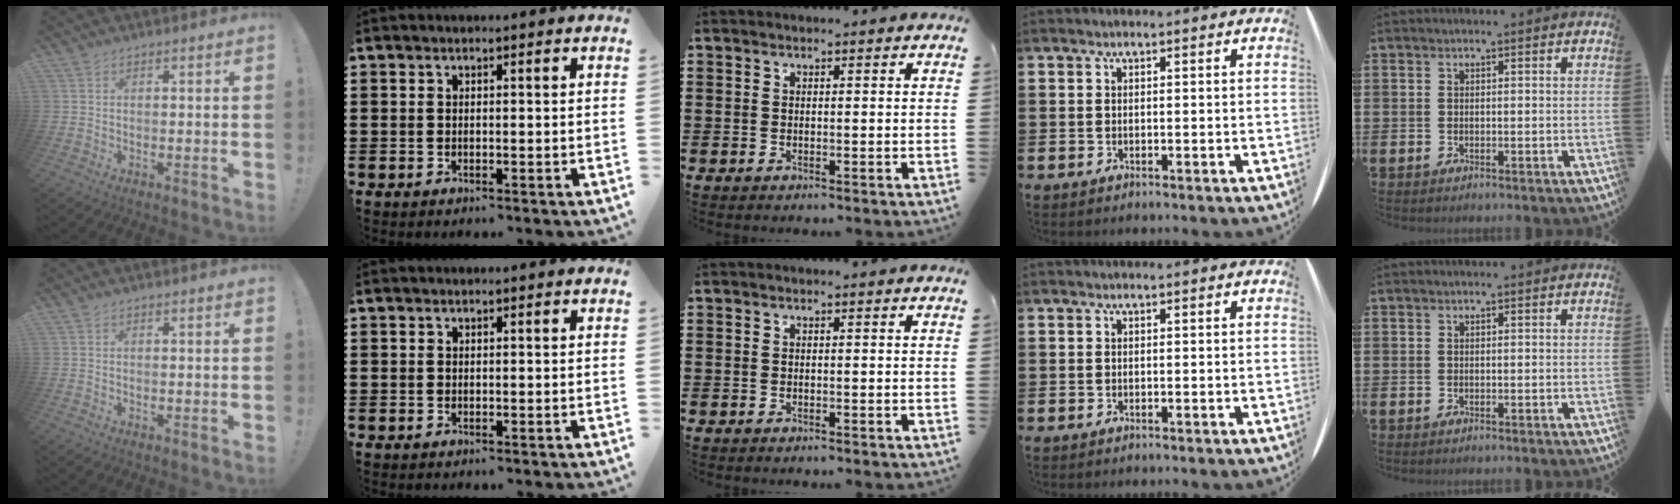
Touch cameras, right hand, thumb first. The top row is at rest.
{}